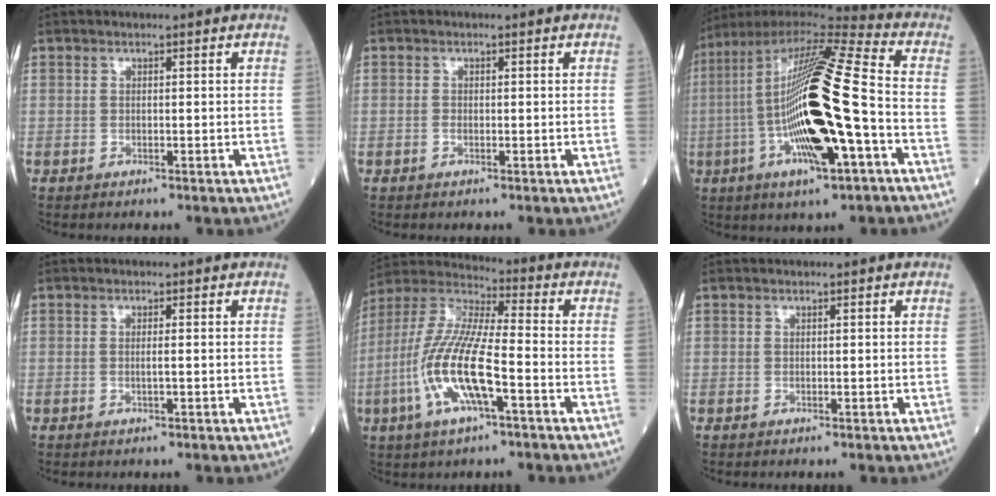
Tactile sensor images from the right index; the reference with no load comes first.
{"total": 0.5, "force": [-0.2, 0.3, 0.4], "torque": [-0.008, 0.001, -0.006]}
{"total": 24.5, "force": [-3.9, 3.0, 24.0], "torque": [-0.476, -0.016, -0.078]}
{"total": 1.0, "force": [-0.1, -0.1, 1.0], "torque": [-0.023, -0.002, -0.003]}
{"total": 14.1, "force": [-4.4, 2.6, 13.2], "torque": [-0.283, -0.003, -0.084]}
{"total": 0.0}